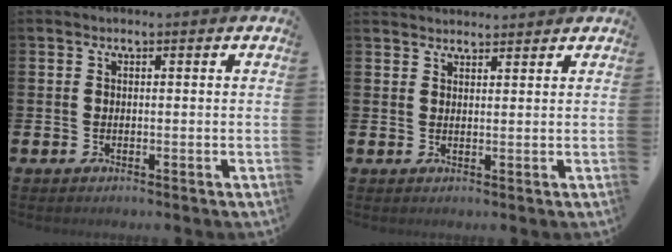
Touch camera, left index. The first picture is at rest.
{"total": 2.3, "force": [2.2, 0.5, 0.0], "torque": [-0.002, -0.009, 0.041]}